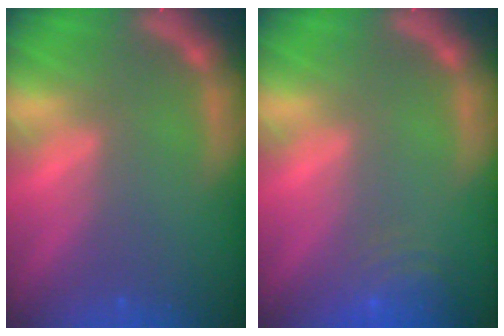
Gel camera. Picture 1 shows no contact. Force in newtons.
{"total": 5.1}